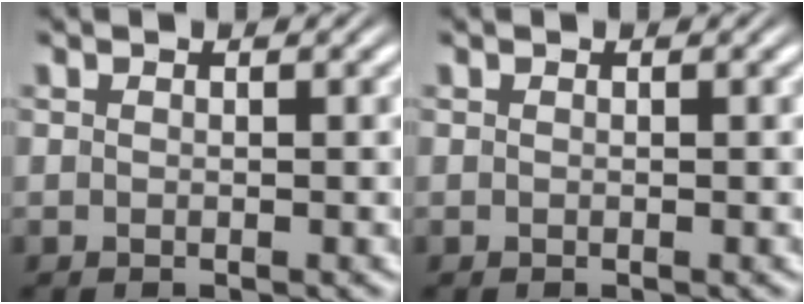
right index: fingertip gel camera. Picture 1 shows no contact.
{"total": 0.0}